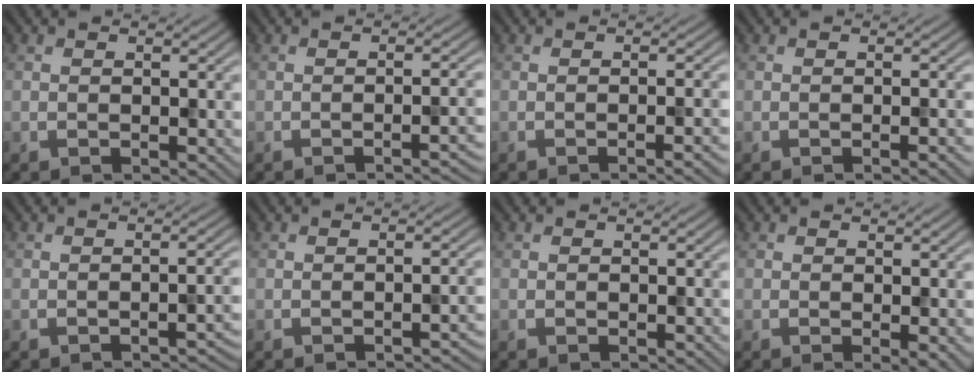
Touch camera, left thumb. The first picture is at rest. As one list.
[{"total": 3.3, "force": [-1.8, 0.6, 2.6], "torque": [-0.027, 0.008, -0.034]}, {"total": 2.7, "force": [-1.1, 0.6, 2.4], "torque": [-0.021, 0.007, -0.023]}, {"total": 1.6, "force": [-0.5, 0.3, 1.5], "torque": [-0.015, 0.003, -0.010]}, {"total": 2.4, "force": [-1.5, 0.6, 1.8], "torque": [-0.022, 0.005, -0.024]}, {"total": 2.4, "force": [-1.4, 0.5, 1.9], "torque": [-0.021, 0.006, -0.024]}, {"total": 0.0}, {"total": 1.6, "force": [0.0, 0.4, 1.5], "torque": [-0.020, -0.007, -0.001]}]